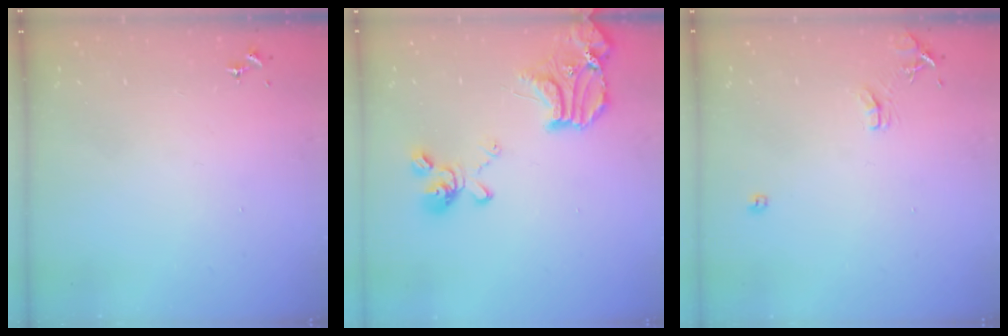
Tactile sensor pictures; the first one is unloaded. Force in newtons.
{"total": 19.3, "press": 19.2, "slide": 2.2}
{"total": 8.6, "press": 8.6, "slide": 0.8}